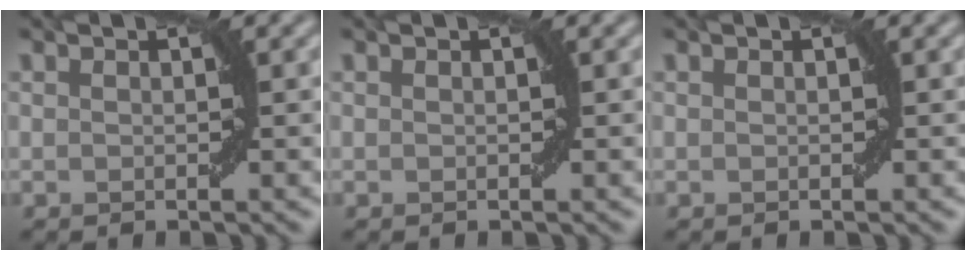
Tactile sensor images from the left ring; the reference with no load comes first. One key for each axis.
{"total": 0.0}
{"total": 0.0}